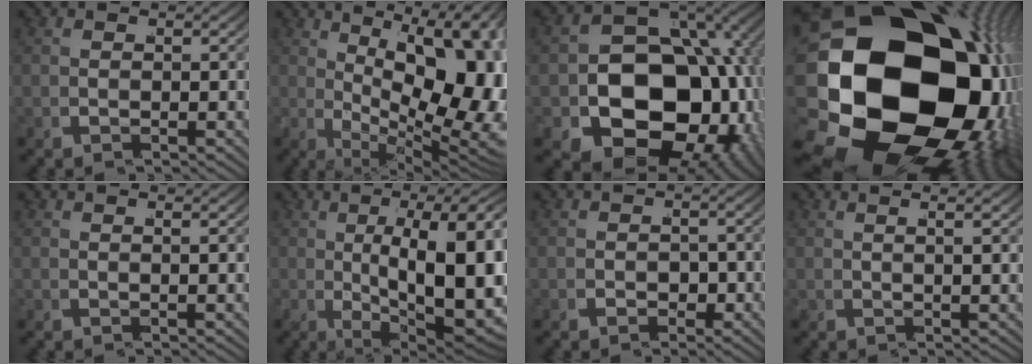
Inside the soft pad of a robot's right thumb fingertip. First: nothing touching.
{"total": 18.1, "force": [-0.3, 10.6, 14.7], "torque": [-0.228, -0.068, 0.038]}
{"total": 21.9, "force": [-3.4, 15.5, 15.0], "torque": [-0.288, -0.085, -0.017]}
{"total": 39.5, "force": [-2.7, 26.5, 29.2], "torque": [-0.488, -0.085, -0.007]}
{"total": 1.2, "force": [0.7, 0.4, 0.9], "torque": [-0.021, -0.003, 0.020]}
{"total": 14.9, "force": [-0.8, 7.4, 12.9], "torque": [-0.209, -0.031, 0.017]}
{"total": 1.3, "force": [-0.2, 1.1, 0.7], "torque": [-0.007, -0.002, 0.001]}
{"total": 2.5, "force": [1.4, 0.3, 2.0], "torque": [-0.037, 0.001, 0.034]}